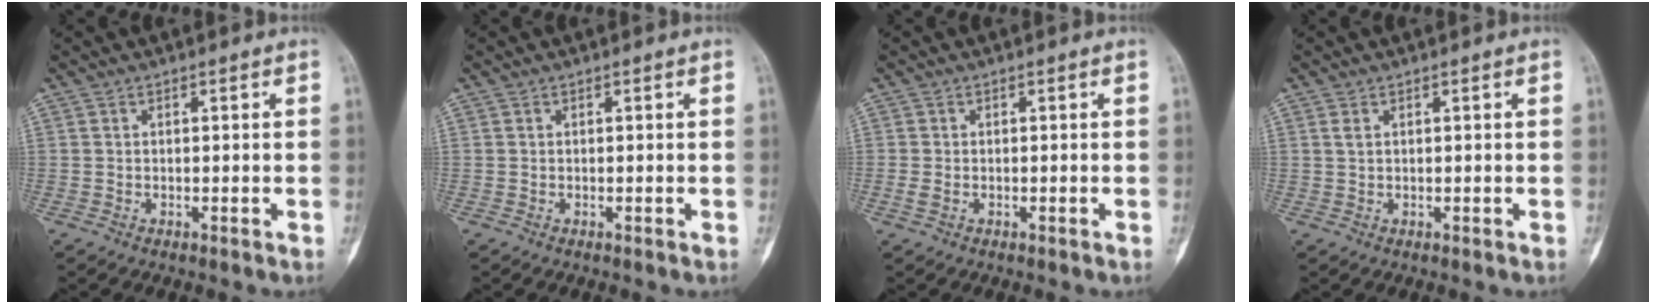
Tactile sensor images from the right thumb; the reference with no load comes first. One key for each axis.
{"total": 0.0}
{"total": 1.1, "fx": -0.4, "fy": 0.7, "fz": 0.8, "tx": -0.024, "ty": -0.002, "tz": -0.010}
{"total": 1.1, "fx": 0.5, "fy": 0.5, "fz": 0.8, "tx": -0.020, "ty": 0.007, "tz": 0.014}